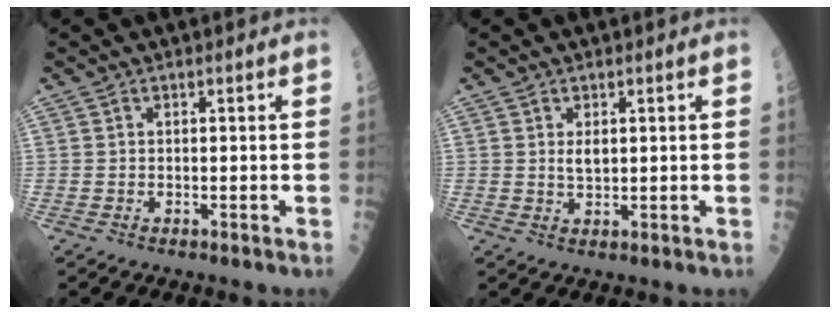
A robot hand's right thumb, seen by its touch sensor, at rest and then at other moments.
{"total": 2.2, "force": [0.7, 1.1, 1.7], "torque": [-0.025, -0.006, 0.014]}